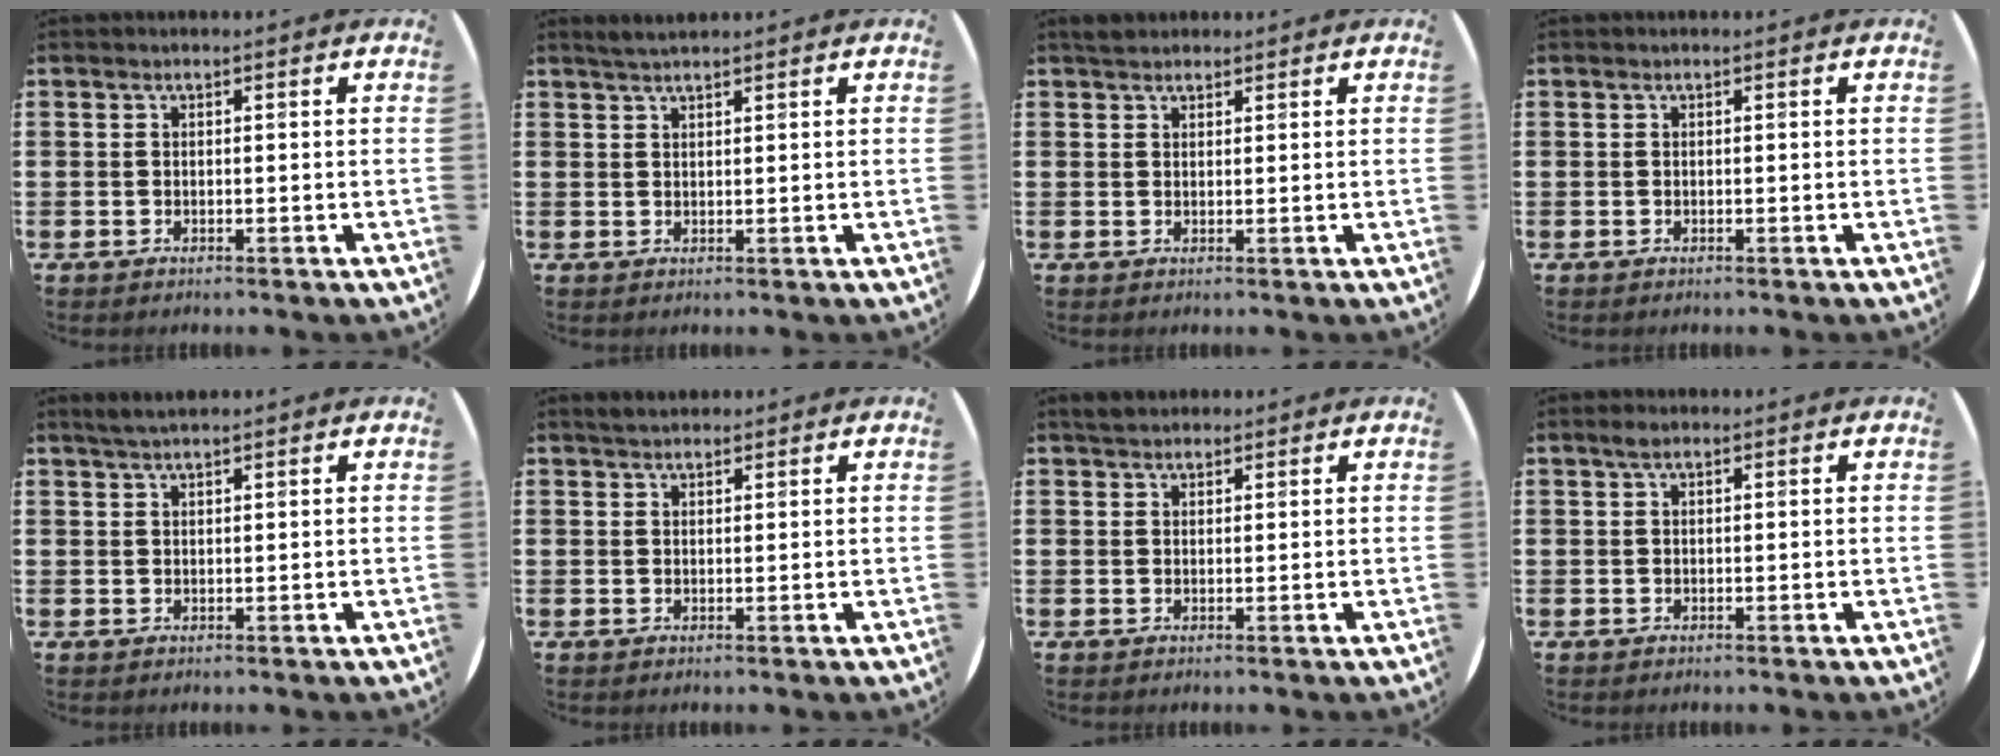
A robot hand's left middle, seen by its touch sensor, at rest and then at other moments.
{"total": 1.6, "force": [1.5, 0.1, 0.5], "torque": [-0.010, 0.002, 0.027]}
{"total": 1.7, "force": [1.5, 0.7, 0.2], "torque": [0.001, 0.002, 0.028]}
{"total": 0.0}
{"total": 1.8, "force": [1.5, 0.1, 0.8], "torque": [-0.017, 0.004, 0.028]}
{"total": 1.6, "force": [1.6, 0.5, 0.3], "torque": [-0.007, 0.006, 0.030]}
{"total": 1.7, "force": [1.6, 0.7, 0.2], "torque": [0.001, 0.003, 0.029]}
{"total": 1.1, "force": [0.6, 0.5, 0.7], "torque": [-0.016, 0.005, 0.010]}